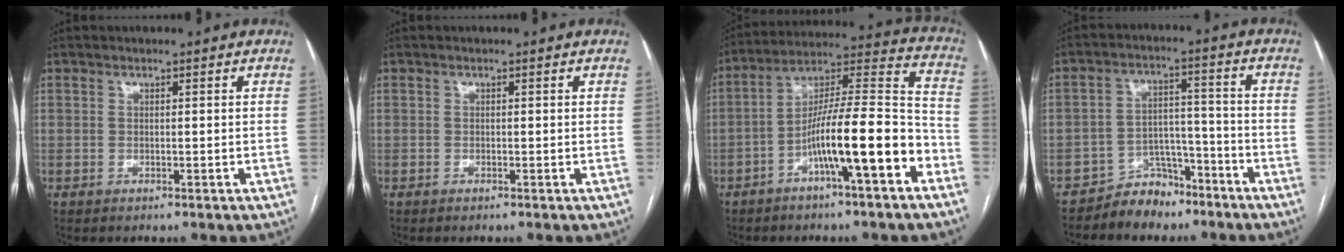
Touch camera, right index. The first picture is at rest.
{"total": 0.0}
{"total": 15.6, "force": [-6.7, 1.5, 14.0], "torque": [-0.232, 0.017, -0.111]}
{"total": 6.8, "force": [-5.6, 3.7, 1.2], "torque": [-0.013, 0.023, -0.093]}